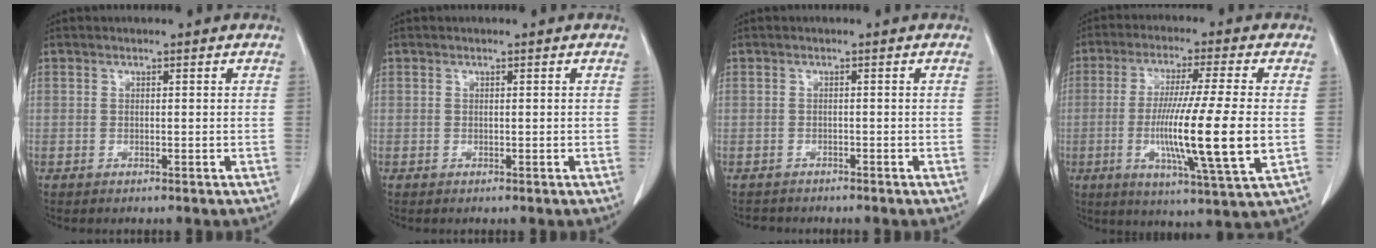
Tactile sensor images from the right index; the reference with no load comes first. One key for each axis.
{"total": 0.0}
{"total": 1.6, "fx": -1.4, "fy": 0.7, "fz": -0.3, "tx": -0.004, "ty": -0.001, "tz": -0.025}
{"total": 14.5, "fx": -2.1, "fy": -0.4, "fz": 14.4, "tx": -0.263, "ty": -0.026, "tz": -0.042}